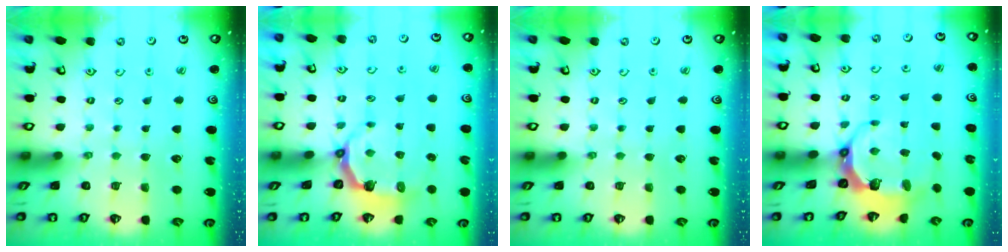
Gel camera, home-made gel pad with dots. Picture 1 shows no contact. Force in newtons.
{"total": 4.6, "press": 3.0, "slide": 3.4}
{"total": 0.0}
{"total": 7.8, "press": 6.6, "slide": 4.3}